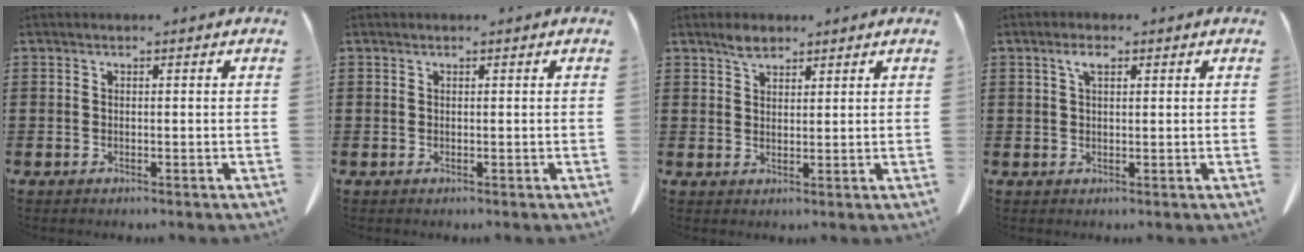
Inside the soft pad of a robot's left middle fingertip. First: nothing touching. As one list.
[{"total": 0.0}, {"total": 2.6, "force": [2.1, 1.1, 1.1], "torque": [-0.026, 0.003, 0.039]}, {"total": 2.5, "force": [1.2, 0.9, 2.1], "torque": [-0.046, 0.006, 0.019]}]